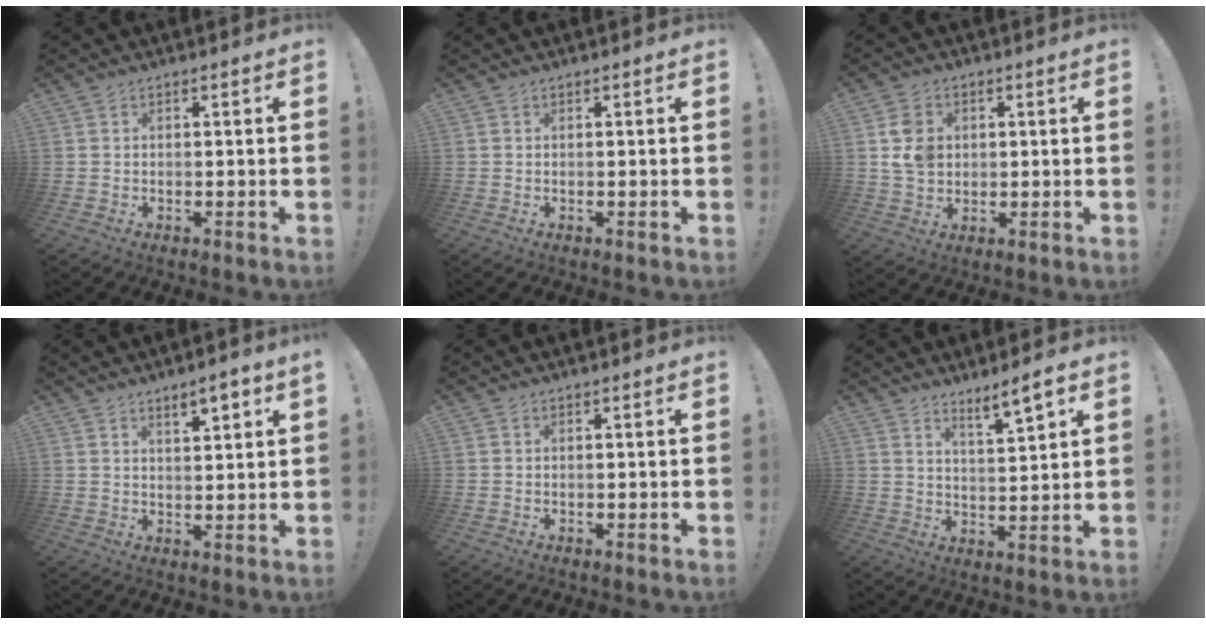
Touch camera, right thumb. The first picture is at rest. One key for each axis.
{"total": 0.0}
{"total": 8.7, "fx": 1.6, "fy": 7.3, "fz": 4.4, "tx": -0.076, "ty": 0.007, "tz": 0.034}
{"total": 4.9, "fx": 3.5, "fy": 1.0, "fz": 3.3, "tx": -0.038, "ty": -0.020, "tz": 0.054}
{"total": 0.0}
{"total": 6.6, "fx": 5.0, "fy": 0.5, "fz": 4.3, "tx": -0.054, "ty": -0.038, "tz": 0.079}